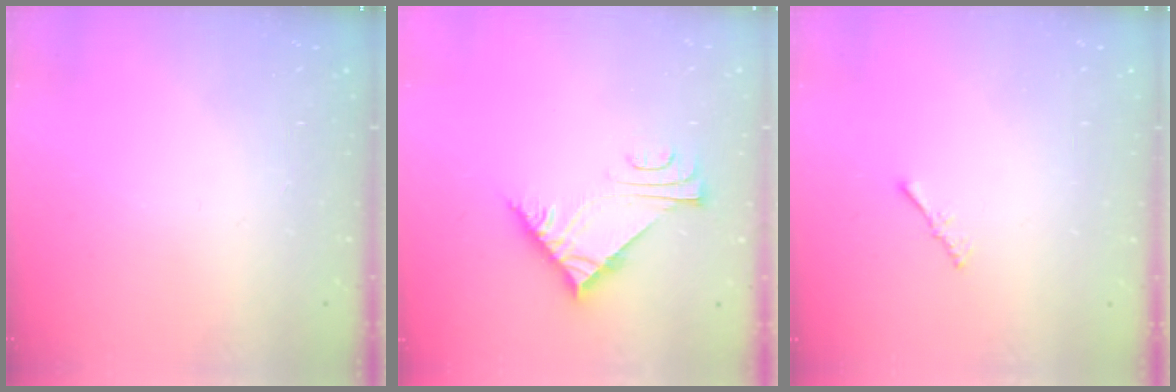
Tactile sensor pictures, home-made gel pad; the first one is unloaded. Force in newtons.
{"total": 7.0, "press": 7.0, "slide": 0.1}
{"total": 0.7, "press": 0.6, "slide": 0.3}